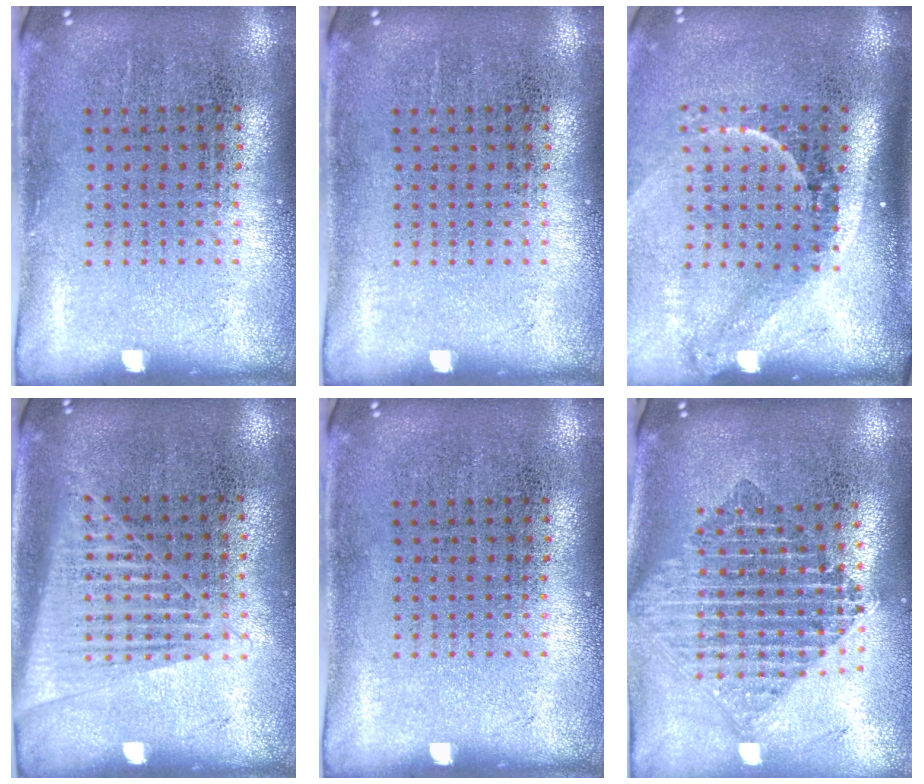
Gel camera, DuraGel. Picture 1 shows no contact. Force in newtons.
{"total": 0.0}
{"total": 2.3, "press": 1.4, "slide": 1.8}
{"total": 1.4, "press": 1.3, "slide": 0.7}
{"total": 0.0}
{"total": 2.2, "press": 1.6, "slide": 1.4}